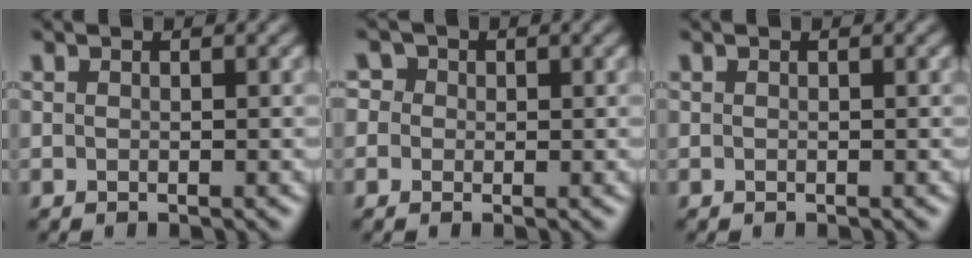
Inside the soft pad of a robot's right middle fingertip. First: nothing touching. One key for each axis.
{"total": 2.6, "fx": 0.8, "fy": 2.3, "fz": 0.9, "tx": -0.016, "ty": 0.006, "tz": -0.004}
{"total": 0.0}